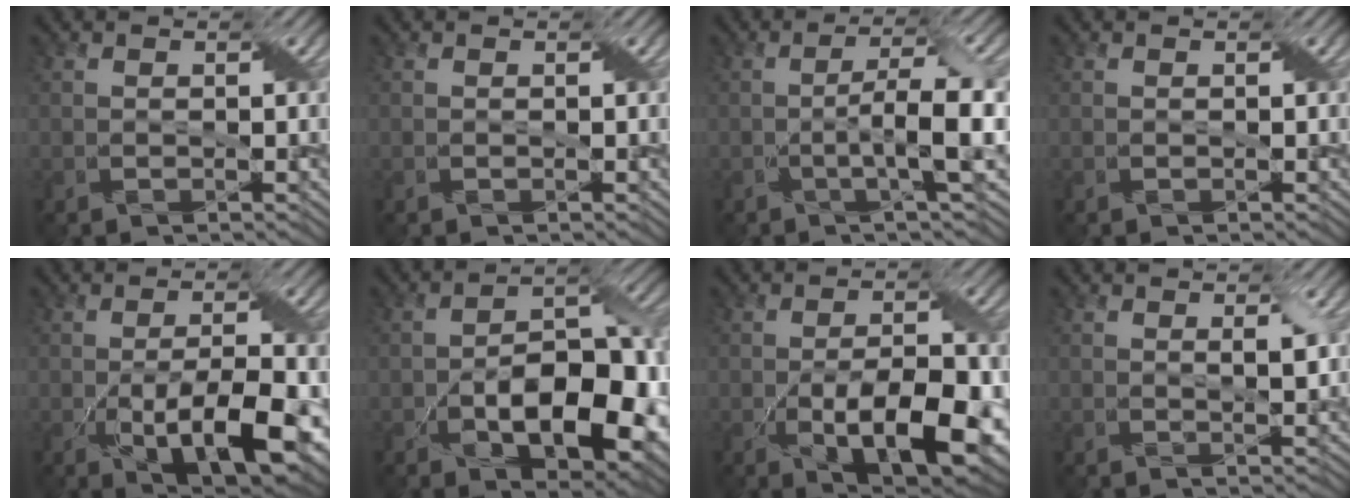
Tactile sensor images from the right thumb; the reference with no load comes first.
{"total": 0.0}
{"total": 5.9, "force": [-1.7, 0.6, 5.6], "torque": [-0.087, 0.015, -0.036]}
{"total": 0.0}
{"total": 10.4, "force": [-3.5, 3.9, 8.9], "torque": [-0.143, -0.010, -0.049]}
{"total": 12.8, "force": [-4.2, 6.6, 10.1], "torque": [-0.150, -0.011, -0.065]}
{"total": 11.8, "force": [-4.2, 5.1, 9.8], "torque": [-0.141, -0.008, -0.062]}
{"total": 1.7, "force": [0.7, 0.3, 1.5], "torque": [-0.026, -0.001, 0.014]}